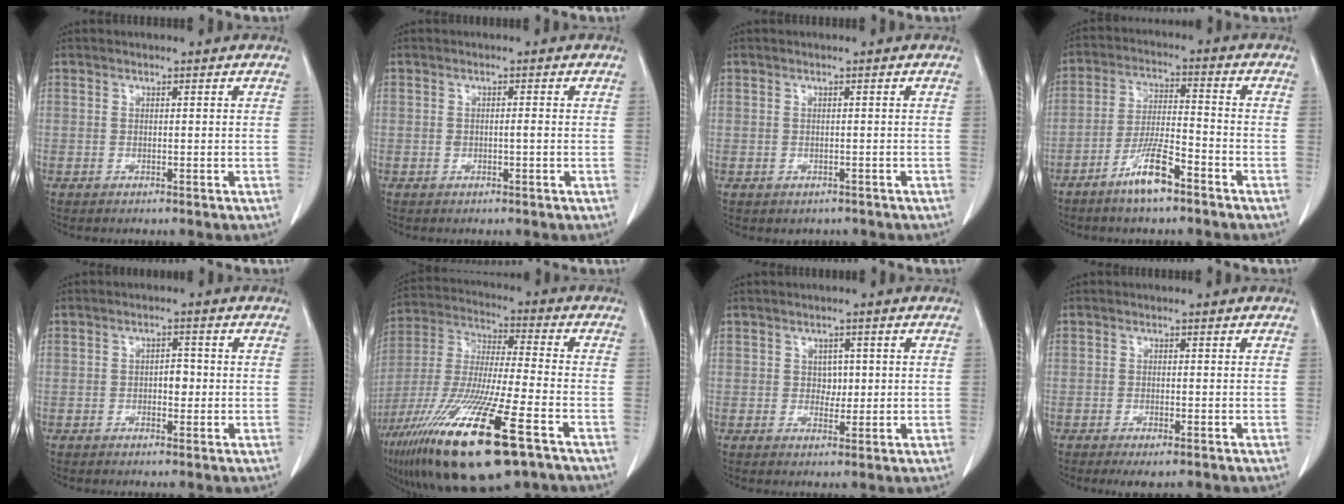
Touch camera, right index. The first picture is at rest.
{"total": 1.1, "force": [-0.1, 0.3, 1.0], "torque": [-0.019, 0.000, 0.000]}
{"total": 1.4, "force": [-0.8, 1.1, 0.1], "torque": [-0.005, 0.002, -0.007]}
{"total": 8.0, "force": [-5.3, 1.1, 5.8], "torque": [-0.117, -0.006, -0.100]}
{"total": 2.2, "force": [-0.2, 1.2, 1.8], "torque": [-0.023, 0.004, -0.003]}
{"total": 23.9, "force": [-13.2, 3.1, 19.8], "torque": [-0.392, -0.066, -0.236]}
{"total": 2.3, "force": [0.4, 1.8, 1.4], "torque": [-0.013, -0.001, 0.008]}
{"total": 2.8, "force": [-1.9, 0.7, 1.9], "torque": [-0.026, -0.005, -0.025]}